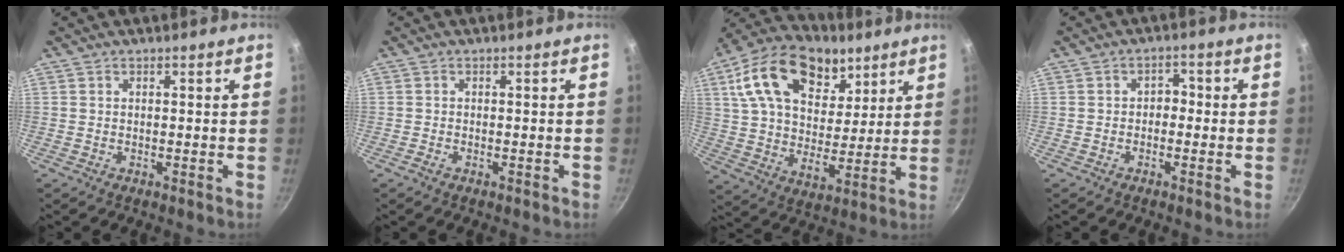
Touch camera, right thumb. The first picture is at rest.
{"total": 0.8, "force": [-0.5, 0.3, 0.5], "torque": [-0.016, 0.003, -0.014]}
{"total": 22.9, "force": [10.9, 14.4, 14.0], "torque": [-0.215, -0.025, 0.181]}
{"total": 2.5, "force": [-0.6, 1.9, 1.5], "torque": [-0.006, 0.012, -0.014]}